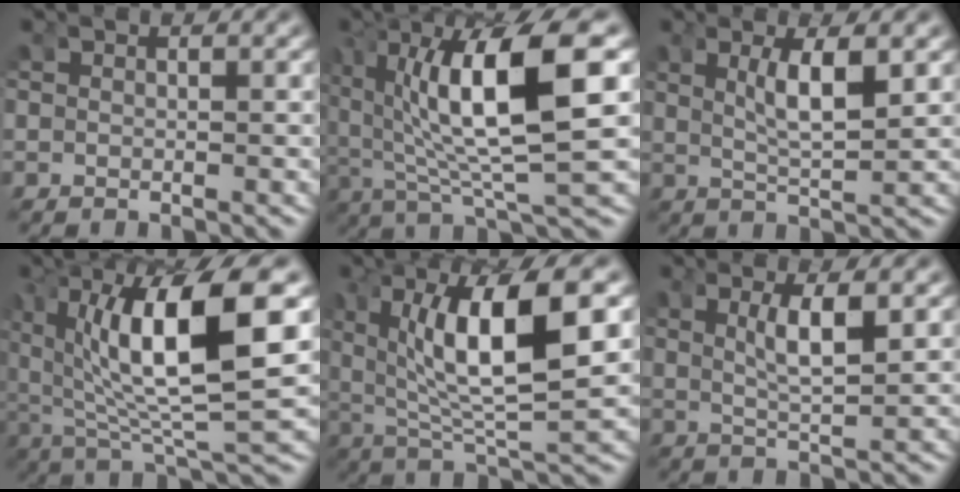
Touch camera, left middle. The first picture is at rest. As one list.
[{"total": 10.8, "force": [1.1, 3.5, 10.2], "torque": [-0.178, 0.002, 0.023]}, {"total": 3.5, "force": [1.0, 0.1, 3.3], "torque": [-0.054, -0.010, 0.028]}, {"total": 12.0, "force": [1.3, 4.3, 11.2], "torque": [-0.192, -0.001, 0.030]}, {"total": 9.7, "force": [2.0, 3.2, 8.9], "torque": [-0.162, 0.000, 0.044]}, {"total": 3.1, "force": [0.9, -0.2, 3.0], "torque": [-0.051, -0.009, 0.026]}]